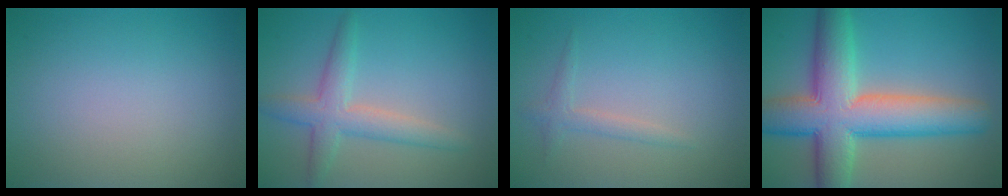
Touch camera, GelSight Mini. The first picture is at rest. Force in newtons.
{"total": 3.7, "press": 3.7, "slide": 0.2}
{"total": 1.4, "press": 1.4, "slide": 0.1}
{"total": 10.8, "press": 10.8, "slide": 0.6}